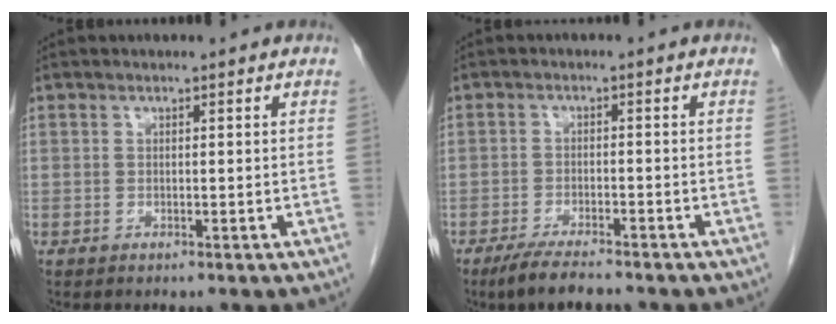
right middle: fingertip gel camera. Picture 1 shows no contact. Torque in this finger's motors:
{"motor_torque": [0.90, -0.59, 0.22, 0.06]}